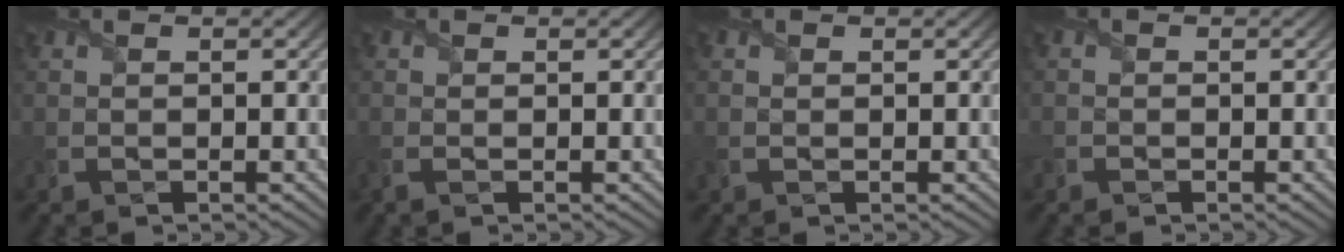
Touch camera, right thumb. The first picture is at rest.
{"total": 1.2, "force": [-0.3, 0.6, 0.9], "torque": [-0.027, -0.003, -0.009]}
{"total": 0.5, "force": [0.1, 0.4, 0.3], "torque": [-0.006, 0.000, 0.004]}
{"total": 0.9, "force": [-0.7, 0.5, 0.0], "torque": [-0.001, -0.003, -0.017]}